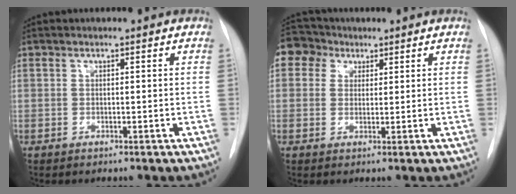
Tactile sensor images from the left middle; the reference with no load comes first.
{"total": 6.2, "force": [3.0, 5.3, 1.3], "torque": [-0.026, 0.031, 0.056]}